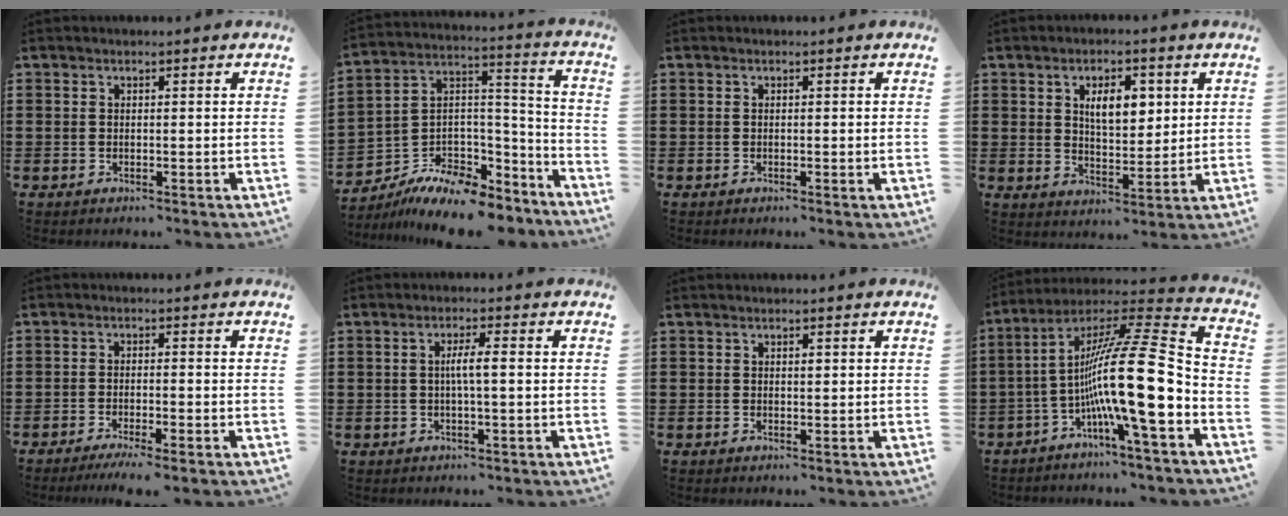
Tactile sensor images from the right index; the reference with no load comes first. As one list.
[{"total": 9.7, "force": [-8.5, 3.3, 3.2], "torque": [-0.058, 0.022, -0.162]}, {"total": 0.0}, {"total": 6.3, "force": [2.2, 3.2, 5.0], "torque": [-0.083, 0.003, 0.031]}, {"total": 2.3, "force": [-1.9, -0.3, 1.3], "torque": [-0.020, -0.001, -0.035]}, {"total": 2.9, "force": [-0.2, 0.2, 2.9], "torque": [-0.054, -0.001, -0.006]}, {"total": 0.6, "force": [0.2, 0.4, 0.4], "torque": [-0.009, 0.001, 0.004]}, {"total": 19.2, "force": [-4.0, 2.9, 18.6], "torque": [-0.346, -0.017, -0.080]}]